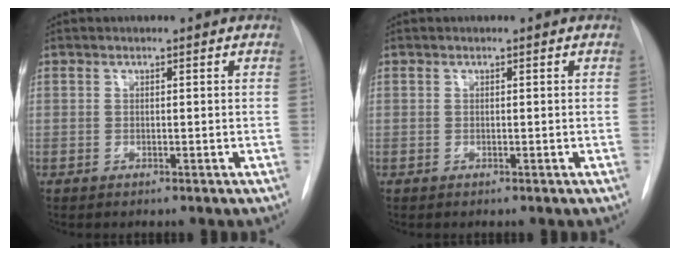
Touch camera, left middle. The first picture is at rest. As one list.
[{"total": 0.0}]